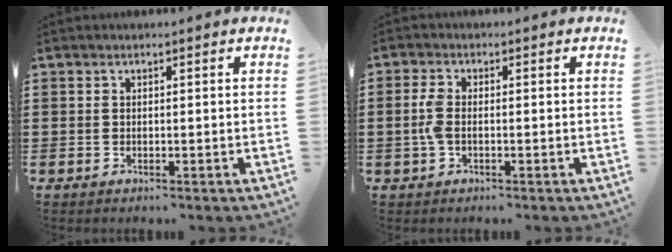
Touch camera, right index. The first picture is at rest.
{"total": 3.1, "force": [-0.5, 1.4, 2.8], "torque": [-0.073, -0.006, -0.015]}